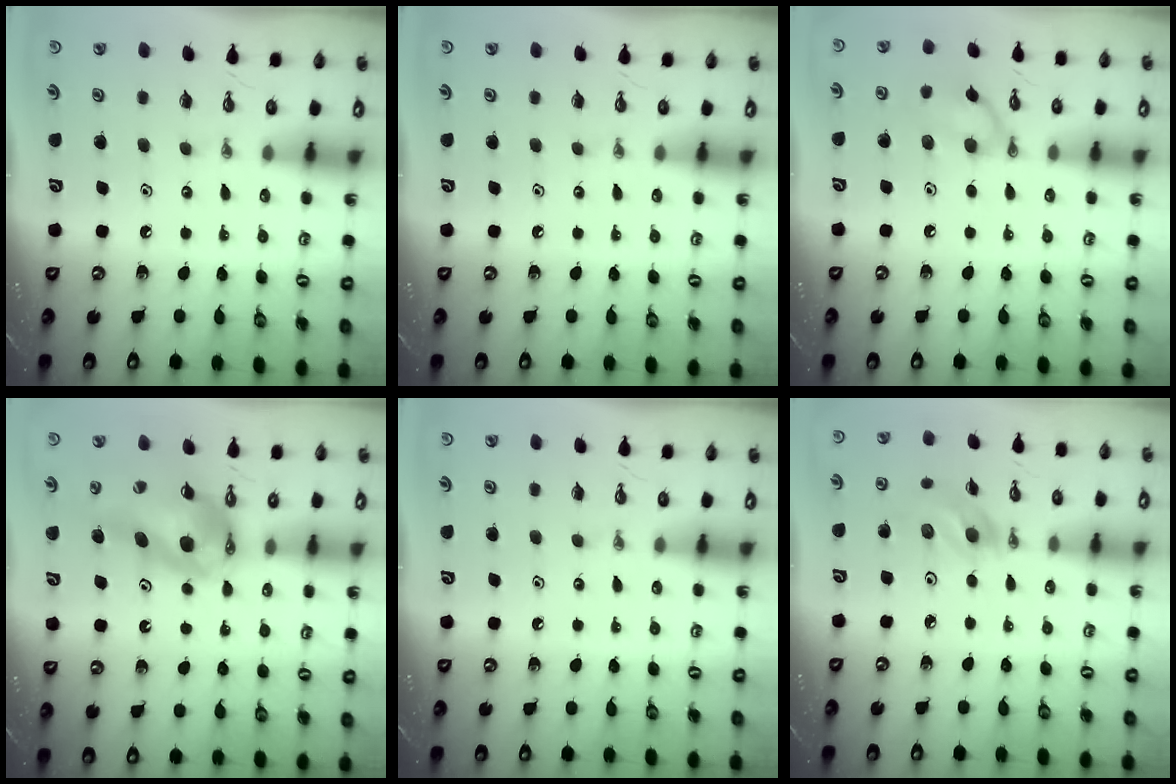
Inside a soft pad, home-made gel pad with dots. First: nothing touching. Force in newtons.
{"total": 0.0}
{"total": 9.6, "press": 9.6, "slide": 0.1}
{"total": 14.2, "press": 14.1, "slide": 1.5}
{"total": 0.0}
{"total": 9.5, "press": 9.2, "slide": 2.2}